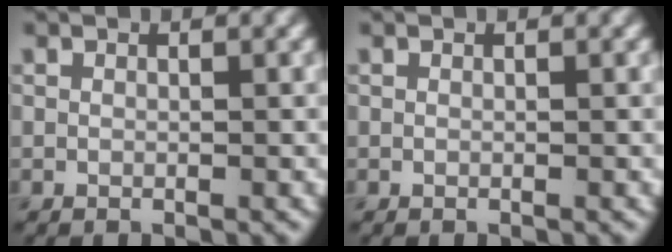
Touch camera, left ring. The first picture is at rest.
{"total": 0.0}